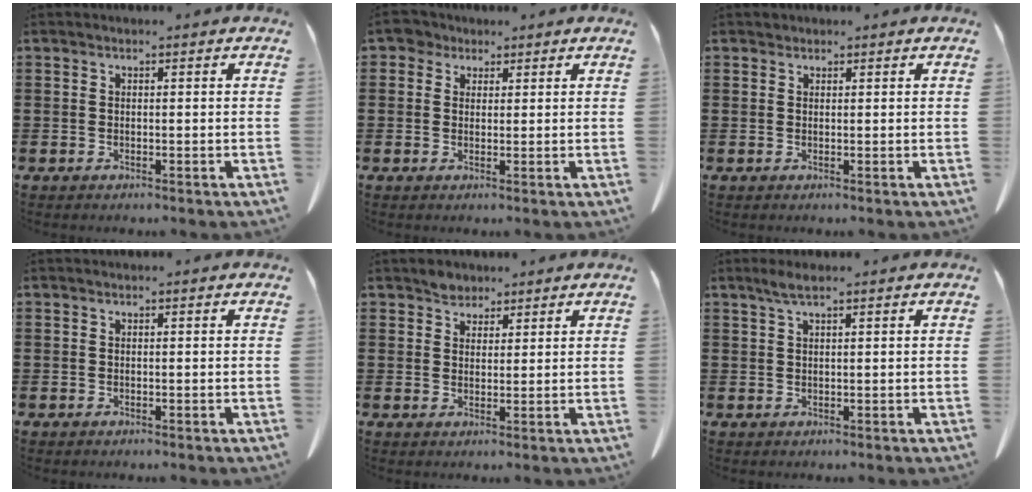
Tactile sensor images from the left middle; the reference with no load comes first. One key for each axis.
{"total": 2.9, "fx": 1.9, "fy": 2.0, "fz": 0.9, "tx": -0.021, "ty": 0.009, "tz": 0.033}
{"total": 0.6, "fx": 0.5, "fy": 0.4, "fz": 0.0, "tx": -0.001, "ty": 0.002, "tz": 0.009}
{"total": 0.0}
{"total": 2.6, "fx": 2.2, "fy": 1.3, "fz": 0.1, "tx": -0.009, "ty": 0.006, "tz": 0.044}
{"total": 2.0, "fx": 1.3, "fy": 0.2, "fz": 1.5, "tx": -0.032, "ty": 0.002, "tz": 0.023}